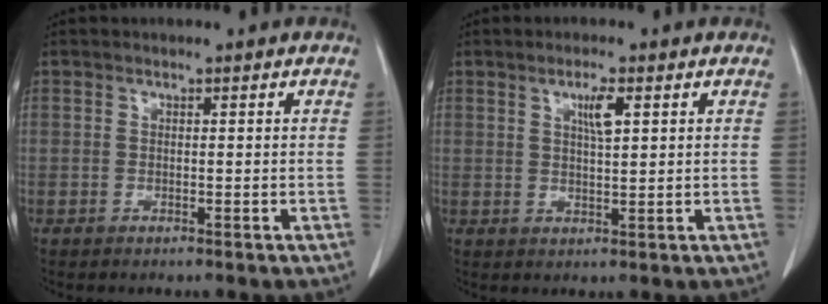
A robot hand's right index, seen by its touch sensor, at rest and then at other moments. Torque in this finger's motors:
{"motor_torque": [0.16, 0.02, 0.03, 0.02]}